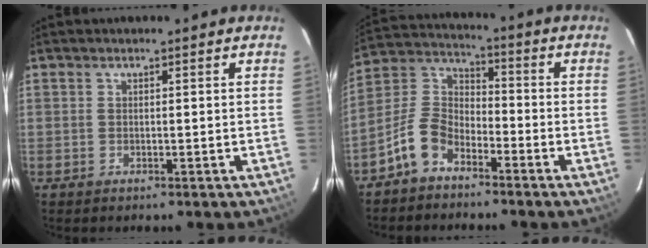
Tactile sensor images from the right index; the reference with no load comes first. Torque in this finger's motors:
{"motor_torque": [0.90, -0.87, 0.18, 0.08]}